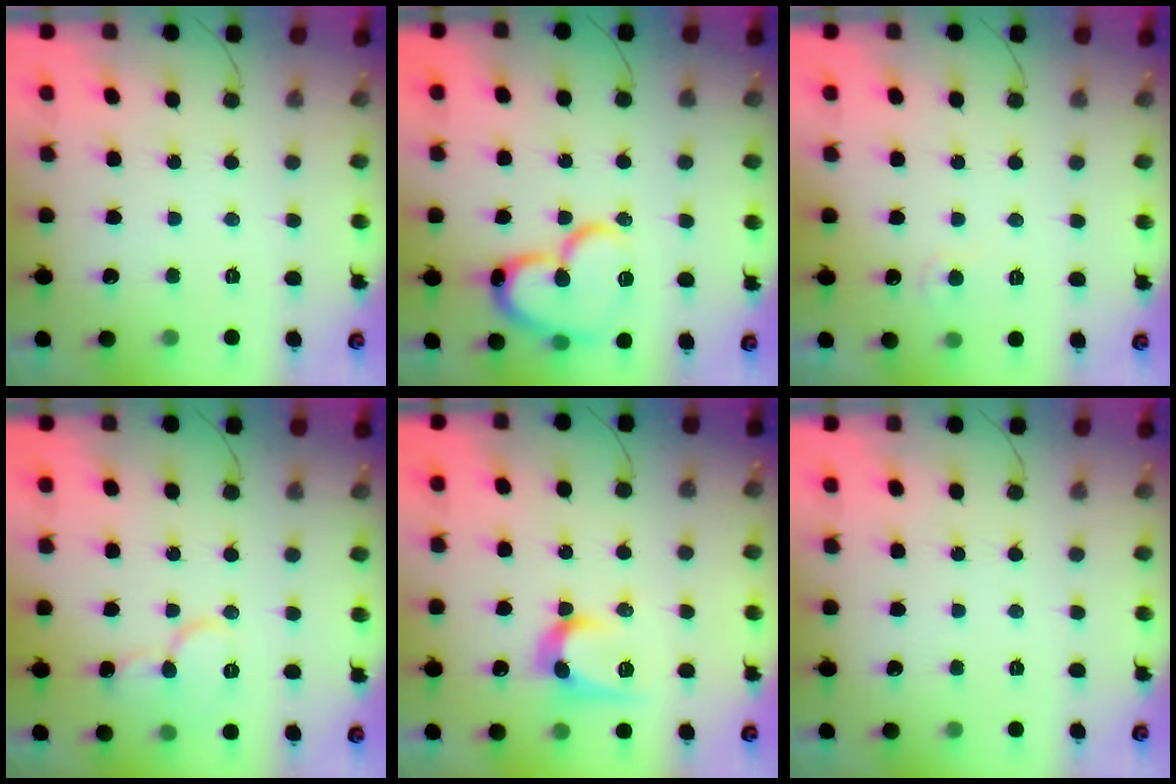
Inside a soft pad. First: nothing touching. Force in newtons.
{"total": 17.2, "press": 17.1, "slide": 1.5}
{"total": 4.0, "press": 3.9, "slide": 0.4}
{"total": 8.0, "press": 7.9, "slide": 1.0}
{"total": 11.0, "press": 11.0, "slide": 0.6}
{"total": 0.0}